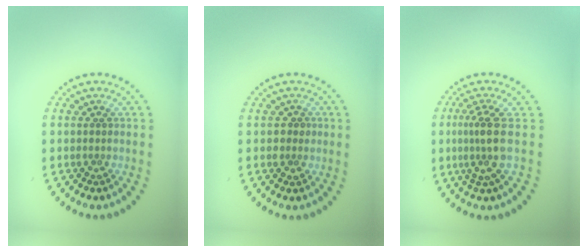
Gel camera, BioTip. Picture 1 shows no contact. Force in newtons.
{"total": 1.4, "press": 1.3, "slide": 0.5}
{"total": 2.9, "press": 2.2, "slide": 1.9}